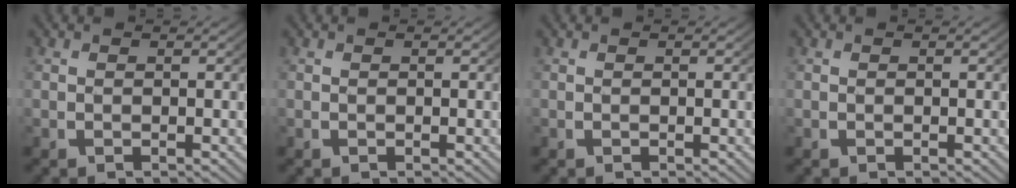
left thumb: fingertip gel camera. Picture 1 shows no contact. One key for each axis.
{"total": 0.0}
{"total": 0.0}
{"total": 0.0}